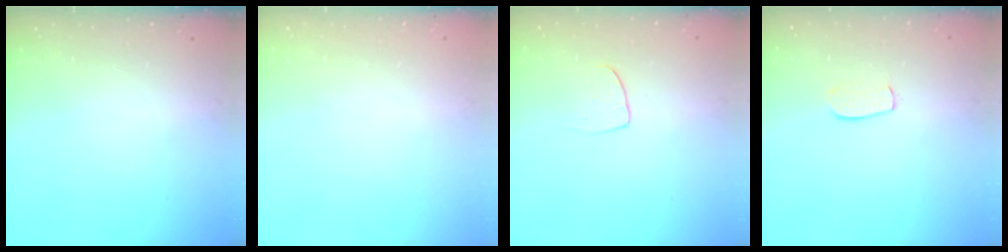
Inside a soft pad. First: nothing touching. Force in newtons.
{"total": 0.0}
{"total": 5.5, "press": 5.5, "slide": 0.4}
{"total": 6.9, "press": 6.8, "slide": 0.4}